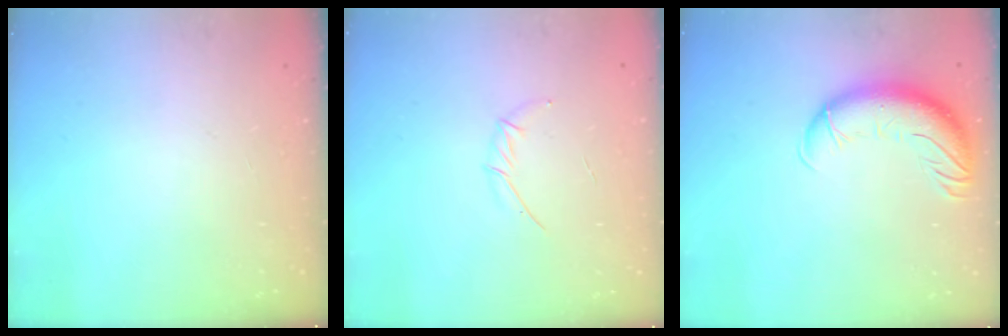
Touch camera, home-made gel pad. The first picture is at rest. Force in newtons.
{"total": 4.0, "press": 3.9, "slide": 0.9}
{"total": 14.0, "press": 13.5, "slide": 3.7}